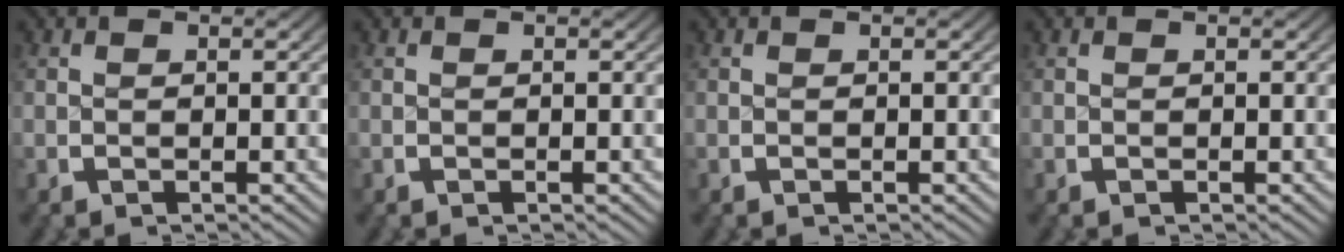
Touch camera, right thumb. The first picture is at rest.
{"total": 0.0}
{"total": 0.0}
{"total": 0.0}